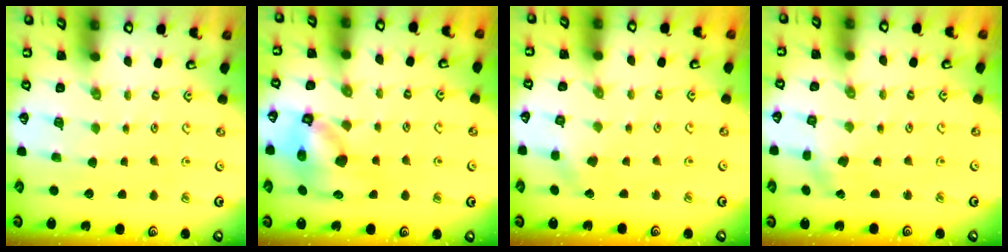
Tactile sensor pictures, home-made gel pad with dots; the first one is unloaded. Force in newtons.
{"total": 12.3, "press": 12.2, "slide": 1.7}
{"total": 2.2, "press": 2.2, "slide": 0.2}
{"total": 1.2, "press": 1.2, "slide": 0.1}